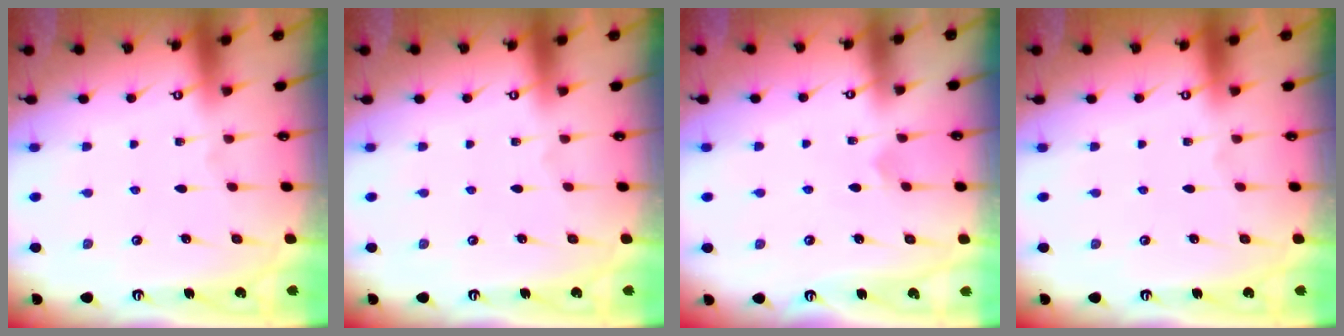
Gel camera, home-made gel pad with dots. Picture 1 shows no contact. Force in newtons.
{"total": 0.0}
{"total": 3.3, "press": 3.3, "slide": 0.2}
{"total": 0.0}